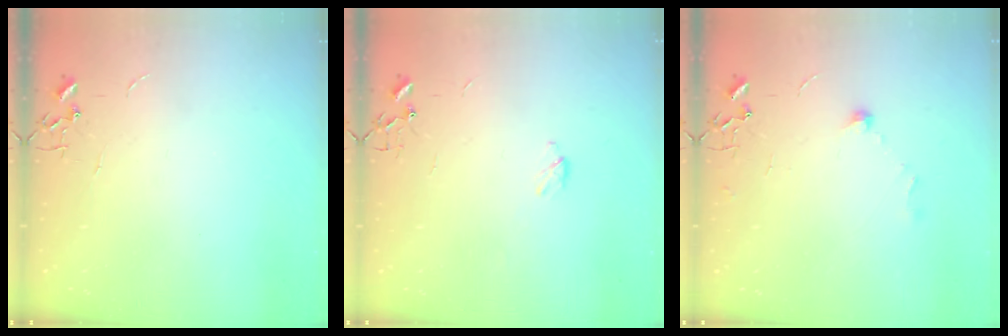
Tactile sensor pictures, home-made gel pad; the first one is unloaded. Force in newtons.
{"total": 3.2, "press": 3.2, "slide": 0.3}
{"total": 7.8, "press": 7.6, "slide": 1.5}